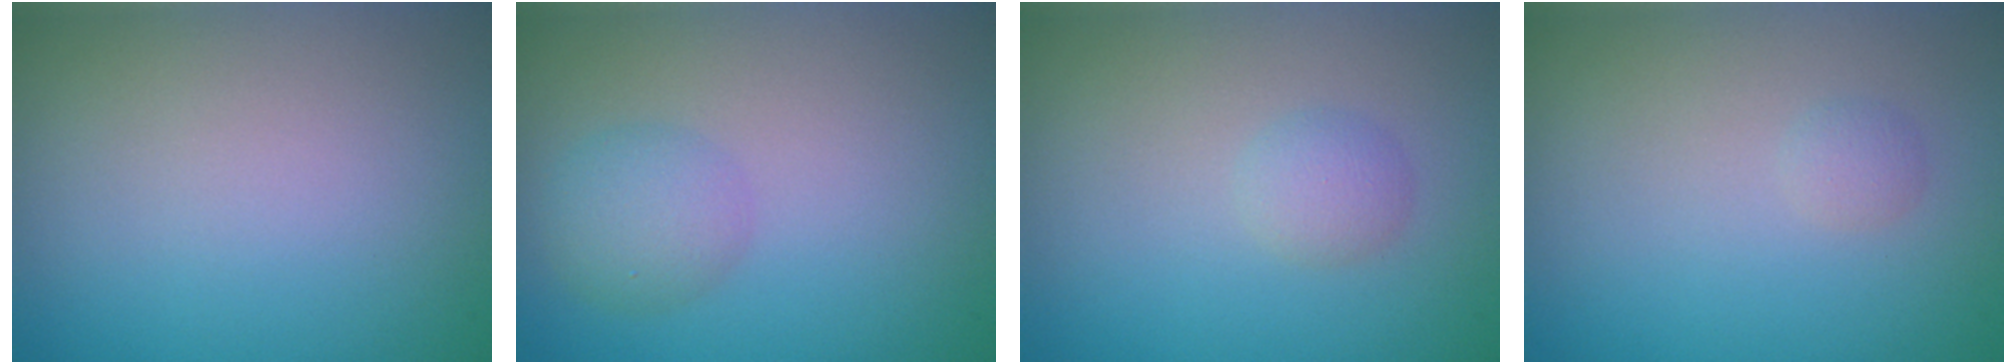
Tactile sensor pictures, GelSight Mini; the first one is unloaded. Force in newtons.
{"total": 2.5, "press": 2.5, "slide": 0.1}
{"total": 1.4, "press": 1.4, "slide": 0.1}
{"total": 0.7, "press": 0.7, "slide": 0.0}